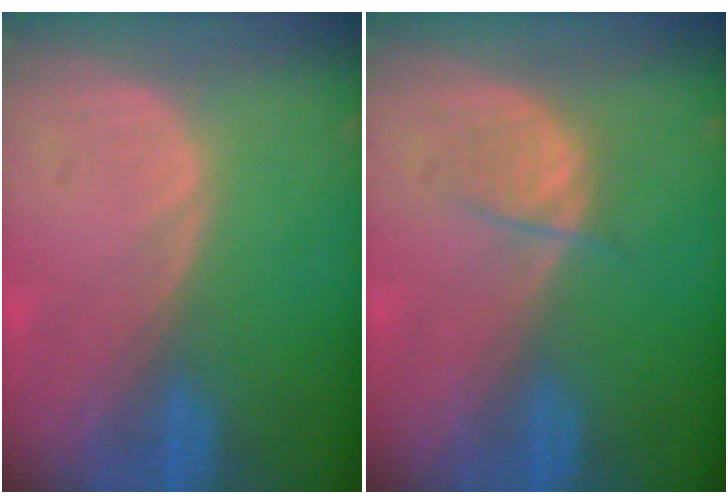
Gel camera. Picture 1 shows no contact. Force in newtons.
{"total": 2.1, "press": 2.1, "slide": 0.3}